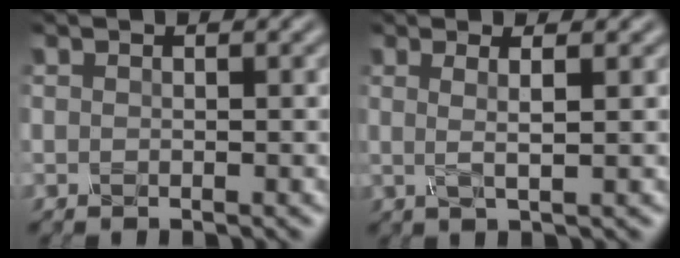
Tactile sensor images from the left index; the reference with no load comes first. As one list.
[{"total": 2.0, "force": [0.2, 0.2, 1.9], "torque": [-0.045, -0.001, 0.011]}]